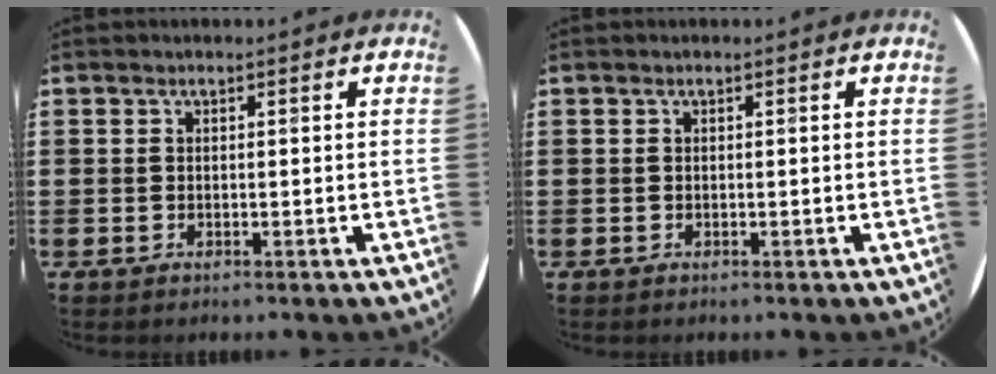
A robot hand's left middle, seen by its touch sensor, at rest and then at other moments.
{"total": 0.0}